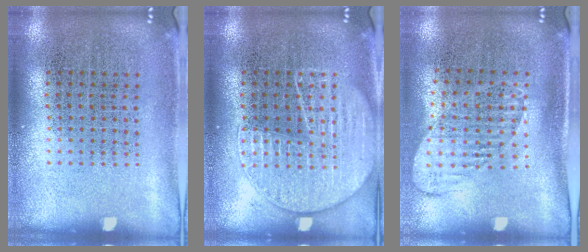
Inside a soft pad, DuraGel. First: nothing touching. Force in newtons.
{"total": 2.6, "press": 2.6, "slide": 0.3}
{"total": 1.4, "press": 1.1, "slide": 0.8}